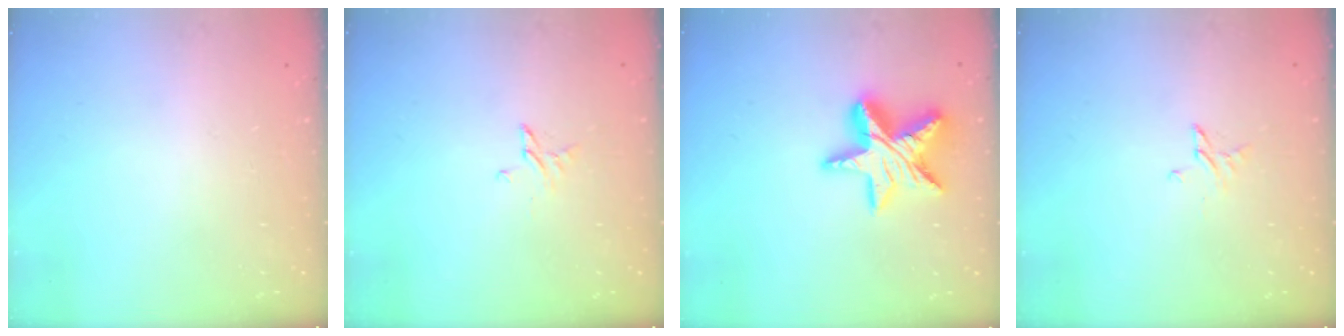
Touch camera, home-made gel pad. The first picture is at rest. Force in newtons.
{"total": 2.6, "press": 2.6, "slide": 0.3}
{"total": 17.2, "press": 17.2, "slide": 1.3}
{"total": 2.6, "press": 2.6, "slide": 0.3}